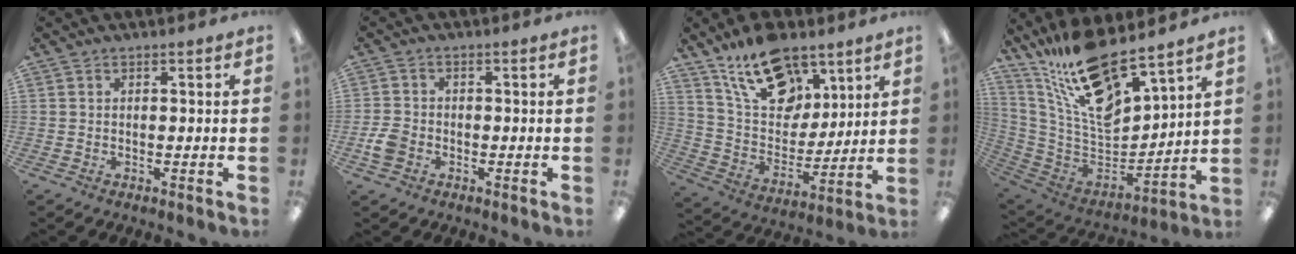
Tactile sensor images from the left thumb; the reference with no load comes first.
{"total": 4.2, "force": [-1.6, 3.1, 2.4], "torque": [-0.049, 0.007, -0.030]}
{"total": 18.1, "force": [11.9, 10.3, 8.9], "torque": [-0.148, -0.059, 0.216]}
{"total": 19.5, "force": [15.2, 5.5, 10.9], "torque": [-0.223, -0.111, 0.268]}